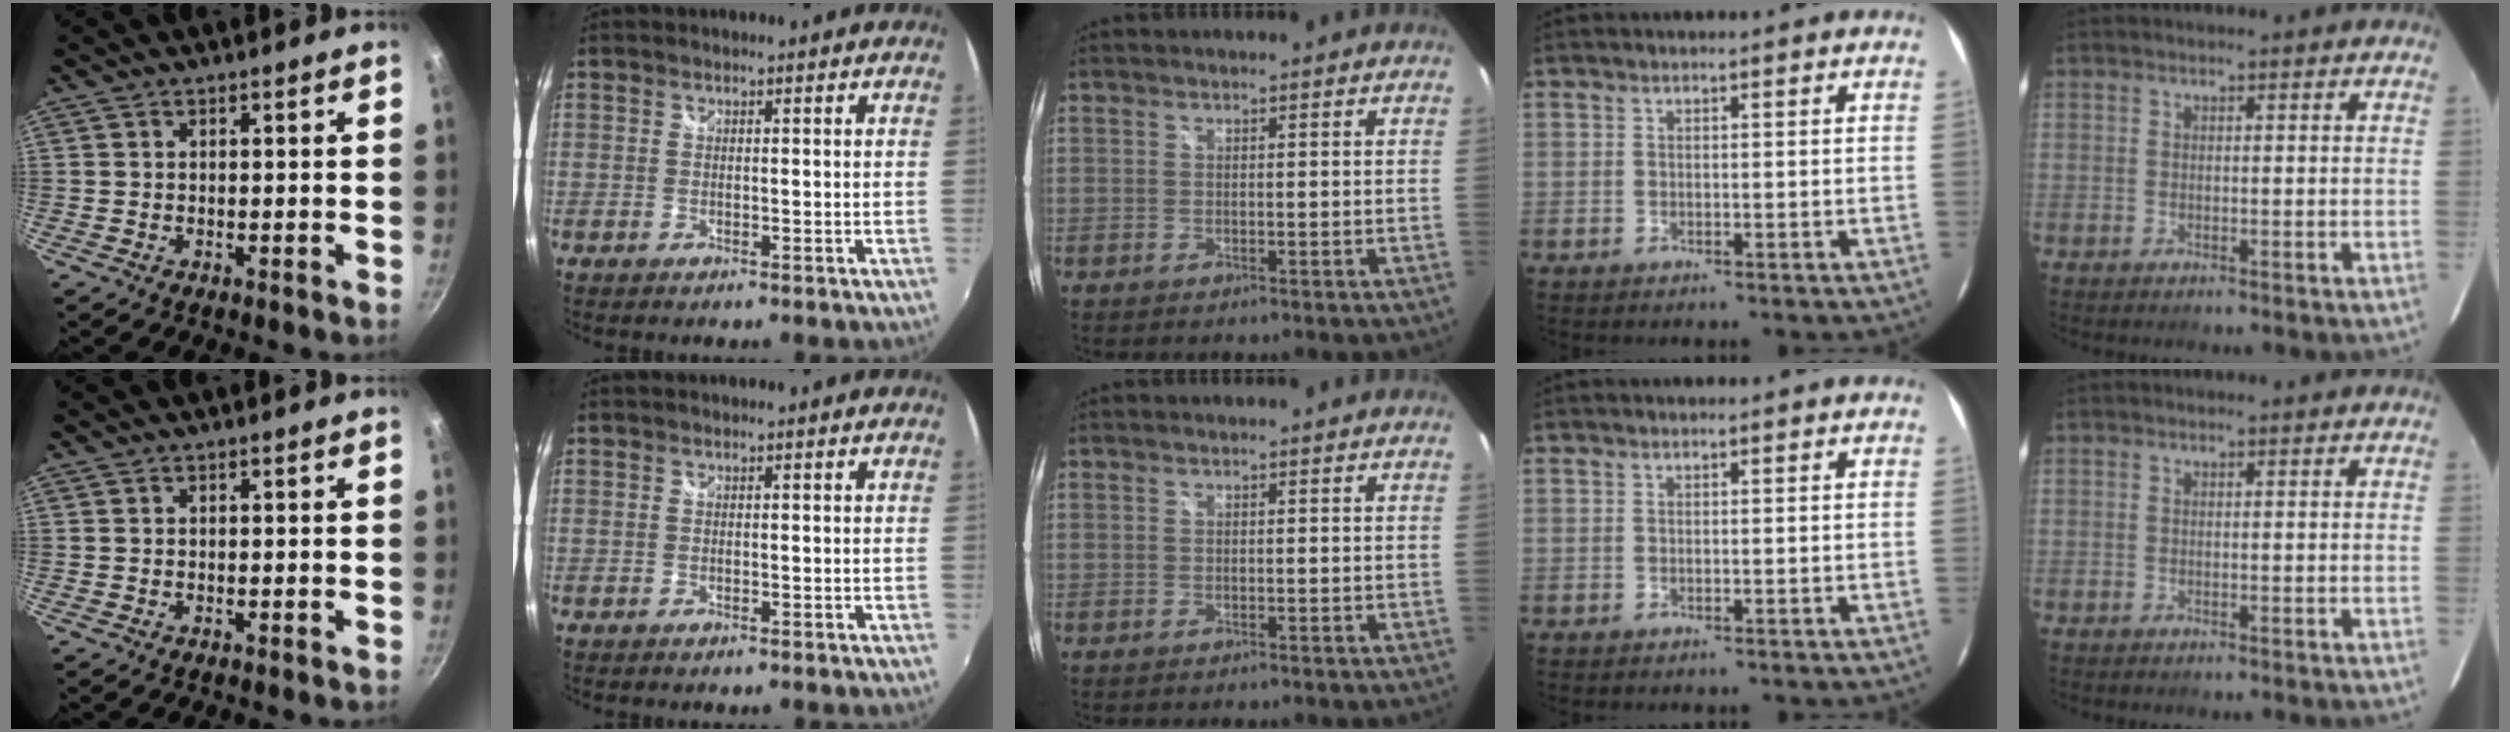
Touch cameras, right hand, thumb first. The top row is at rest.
{}